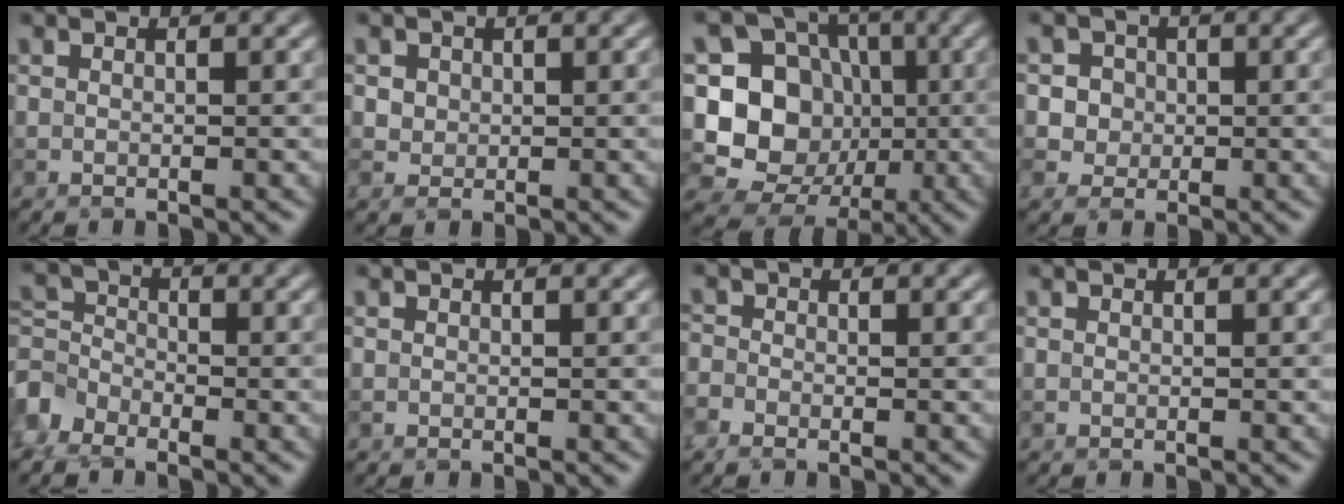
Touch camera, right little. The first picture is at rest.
{"total": 1.4, "force": [0.5, 1.2, 0.5], "torque": [-0.010, -0.004, 0.022]}
{"total": 12.7, "force": [-1.6, 11.4, 5.2], "torque": [-0.122, 0.024, -0.040]}
{"total": 3.6, "force": [0.8, 3.3, 1.3], "torque": [-0.009, 0.014, 0.011]}
{"total": 3.1, "force": [-2.3, 1.8, 1.0], "torque": [-0.025, 0.005, -0.063]}
{"total": 0.0}
{"total": 1.4, "force": [-1.1, 0.6, 0.7], "torque": [-0.015, -0.002, -0.030]}
{"total": 0.0}